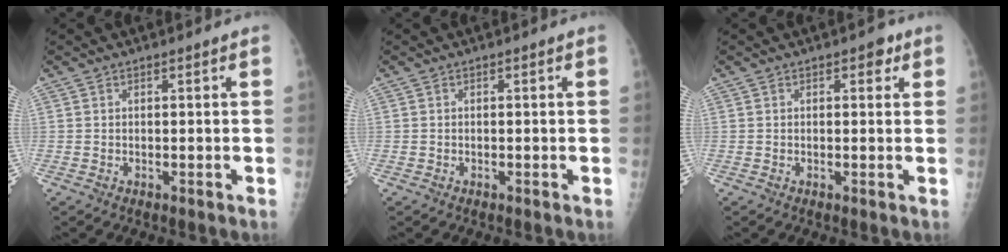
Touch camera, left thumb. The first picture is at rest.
{"total": 0.0}
{"total": 2.0, "force": [0.9, 1.2, 1.2], "torque": [-0.001, 0.001, 0.007]}